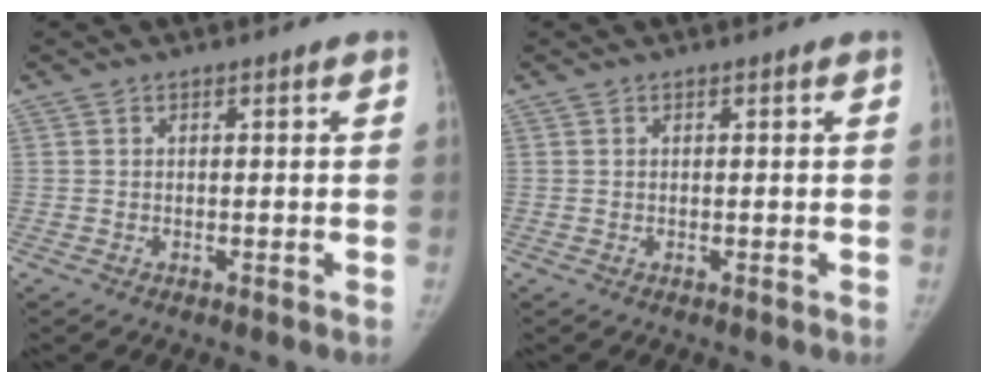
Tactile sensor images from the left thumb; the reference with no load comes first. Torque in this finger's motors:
{"motor_torque": [-0.01, -0.01, 0.03, 0.01, 0.00]}